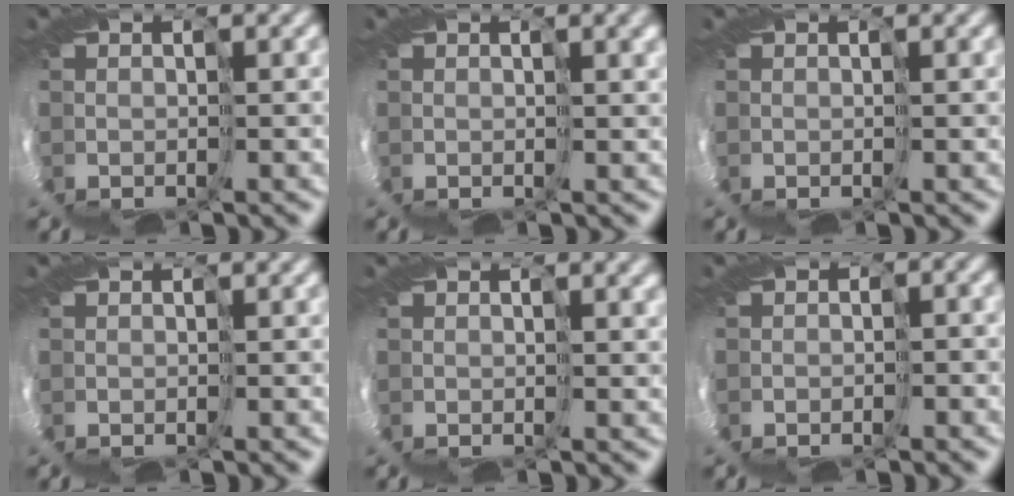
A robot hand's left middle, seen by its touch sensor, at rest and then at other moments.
{"total": 2.8, "force": [1.6, 0.6, 2.3], "torque": [-0.035, 0.005, 0.026]}
{"total": 0.8, "force": [0.7, -0.4, 0.1], "torque": [-0.001, 0.000, 0.009]}
{"total": 0.0}
{"total": 1.9, "force": [1.5, 0.0, 1.2], "torque": [-0.017, 0.004, 0.019]}
{"total": 2.6, "force": [-1.6, 1.5, 1.4], "torque": [-0.015, 0.003, -0.014]}